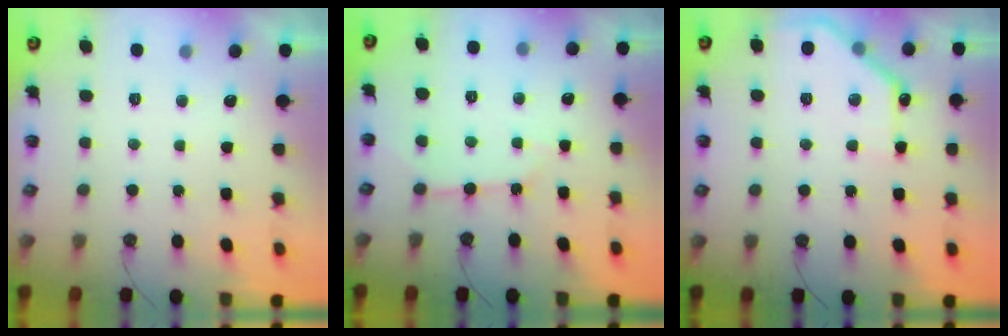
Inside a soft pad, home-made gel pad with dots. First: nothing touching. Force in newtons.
{"total": 5.1, "press": 5.0, "slide": 0.6}
{"total": 10.5, "press": 10.5, "slide": 0.4}